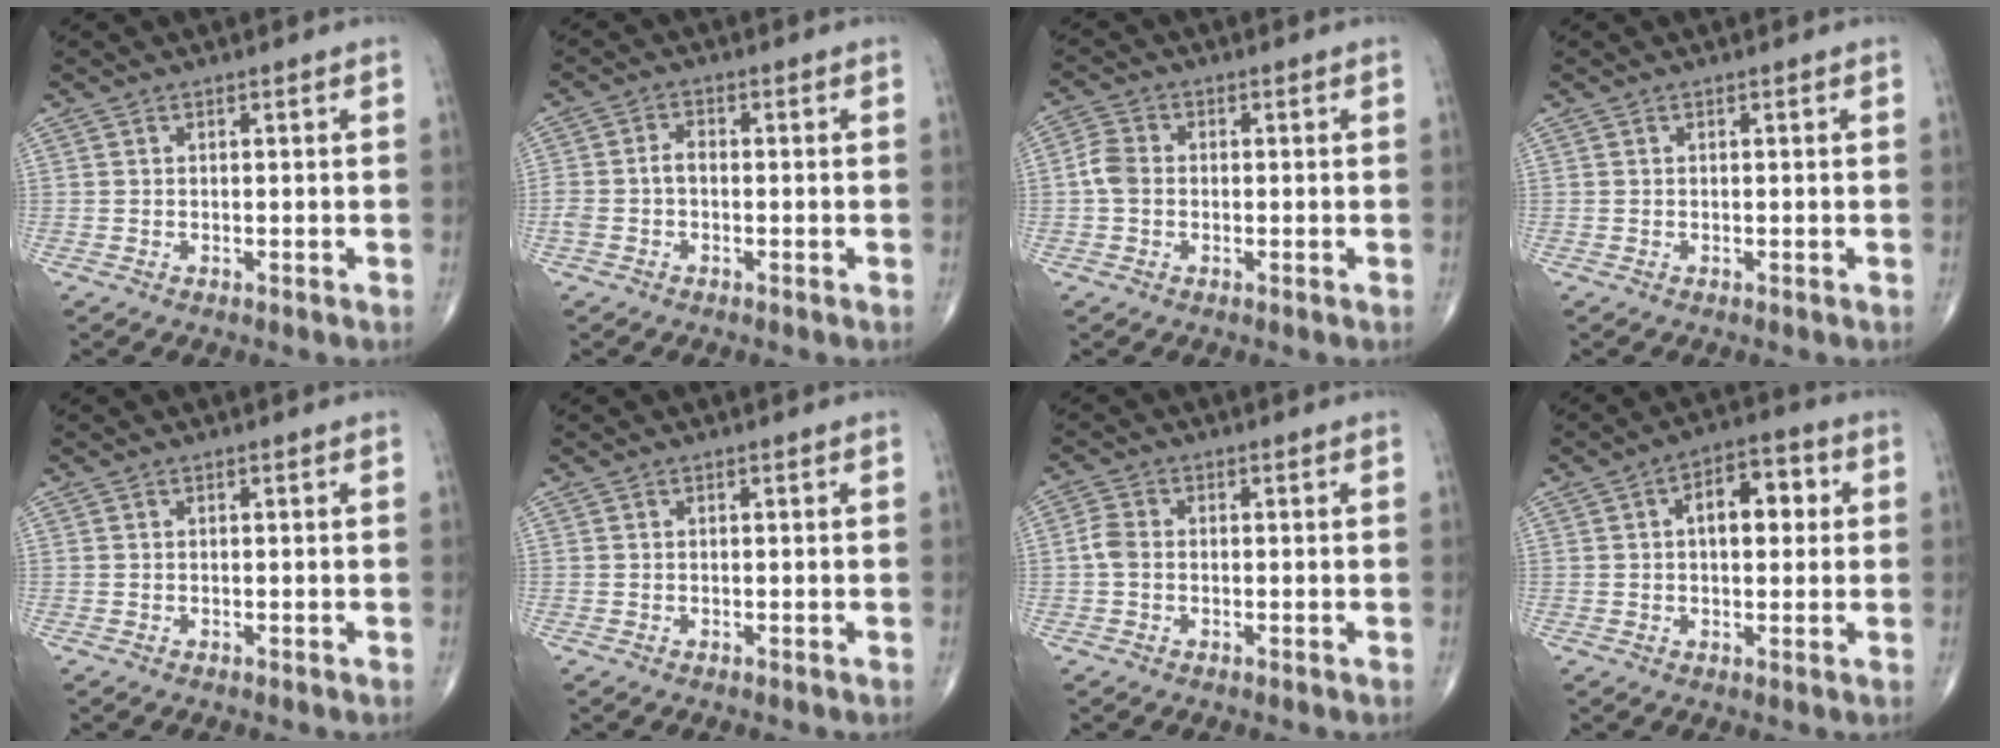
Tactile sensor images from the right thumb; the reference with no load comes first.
{"total": 3.3, "force": [-0.6, 2.0, 2.6], "torque": [-0.060, 0.014, -0.015]}
{"total": 3.8, "force": [-0.4, 2.9, 2.4], "torque": [-0.048, 0.010, -0.016]}
{"total": 0.0}
{"total": 0.0}
{"total": 0.0}
{"total": 2.7, "force": [-0.4, 2.0, 1.8], "torque": [-0.037, 0.006, -0.015]}
{"total": 8.9, "force": [1.7, 4.9, 7.3], "torque": [-0.084, 0.019, 0.019]}